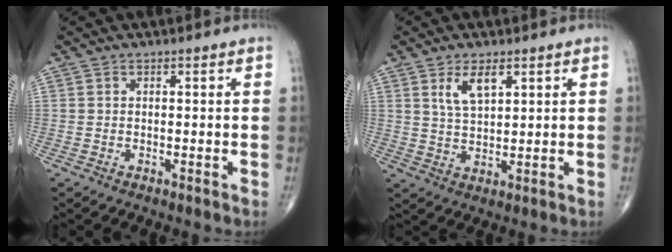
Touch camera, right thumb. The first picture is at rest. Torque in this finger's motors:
{"motor_torque": [-0.03, 0.07, 0.21, 0.01, 0.08]}